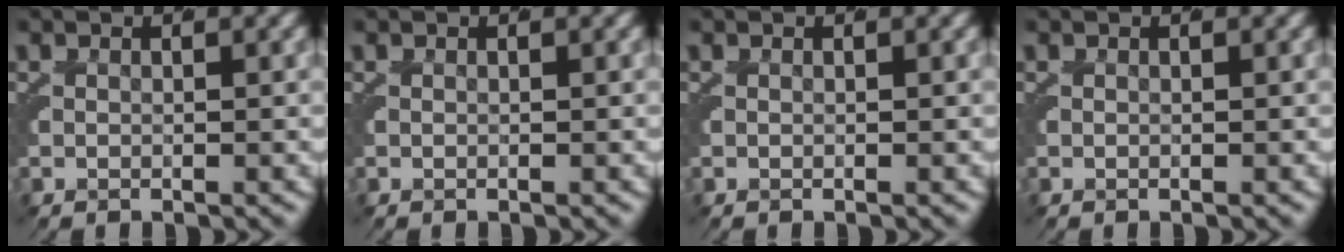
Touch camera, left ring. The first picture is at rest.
{"total": 0.0}
{"total": 0.0}
{"total": 0.0}